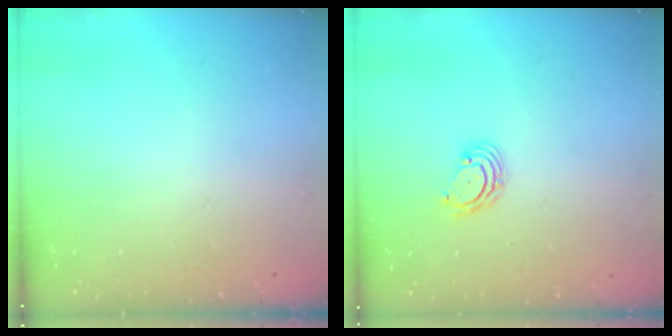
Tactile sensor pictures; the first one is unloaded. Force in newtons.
{"total": 2.8, "press": 2.8, "slide": 0.3}